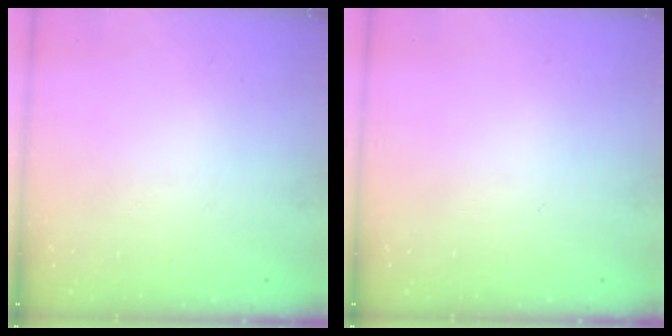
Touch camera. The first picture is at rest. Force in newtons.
{"total": 0.0}